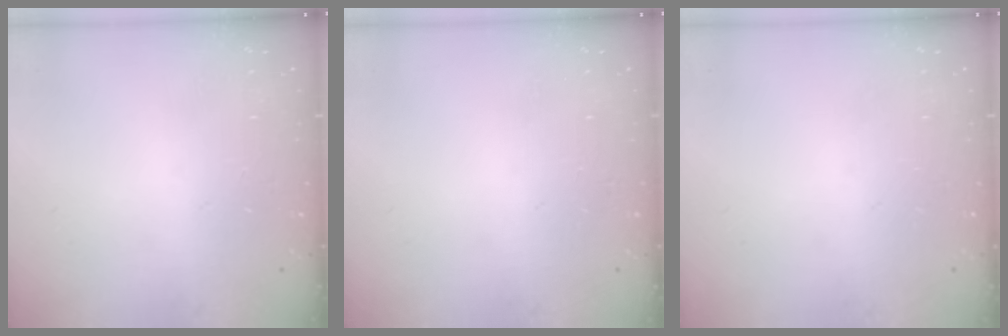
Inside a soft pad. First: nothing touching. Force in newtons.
{"total": 0.0}
{"total": 0.0}